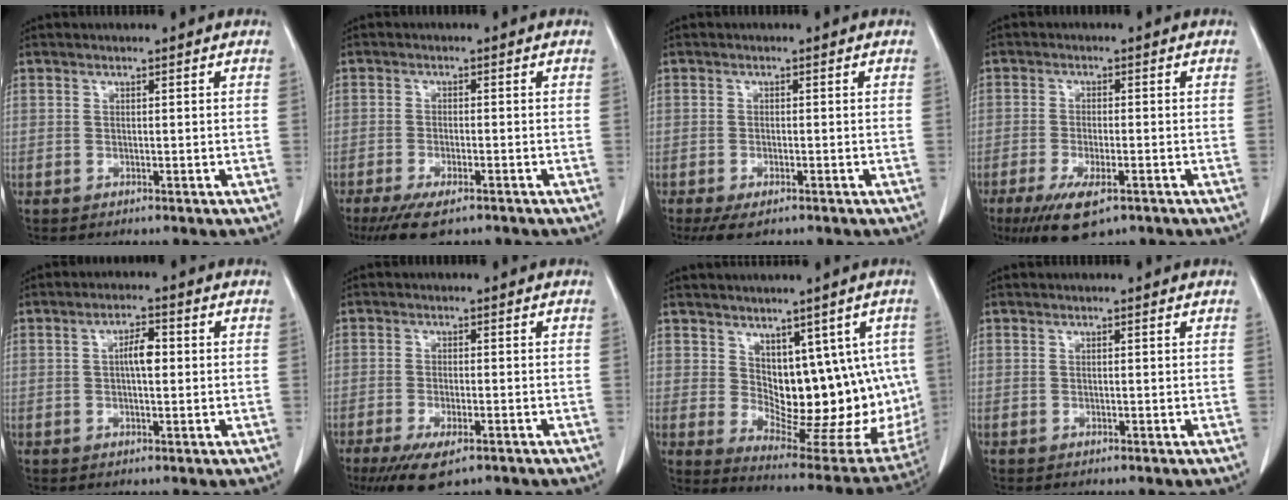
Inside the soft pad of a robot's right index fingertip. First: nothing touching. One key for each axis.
{"total": 7.1, "fx": -5.2, "fy": 1.8, "fz": 4.5, "tx": -0.076, "ty": -0.016, "tz": -0.081}
{"total": 4.0, "fx": -2.8, "fy": 1.3, "fz": 2.6, "tx": -0.047, "ty": -0.010, "tz": -0.042}
{"total": 8.1, "fx": -4.9, "fy": 2.4, "fz": 6.0, "tx": -0.109, "ty": -0.019, "tz": -0.076}
{"total": 3.8, "fx": 0.3, "fy": 1.2, "fz": 3.6, "tx": -0.064, "ty": 0.008, "tz": 0.004}
{"total": 7.3, "fx": -4.7, "fy": 2.2, "fz": 5.2, "tx": -0.089, "ty": -0.017, "tz": -0.073}
{"total": 15.1, "fx": 2.2, "fy": 8.2, "fz": 12.5, "tx": -0.142, "ty": 0.000, "tz": 0.054}
{"total": 0.0}